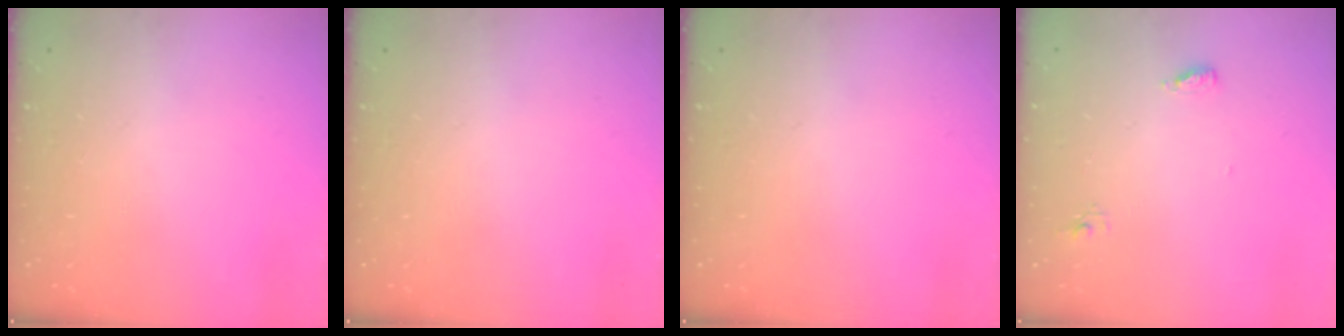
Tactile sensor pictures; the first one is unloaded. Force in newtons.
{"total": 0.0}
{"total": 0.0}
{"total": 4.7, "press": 4.5, "slide": 1.1}